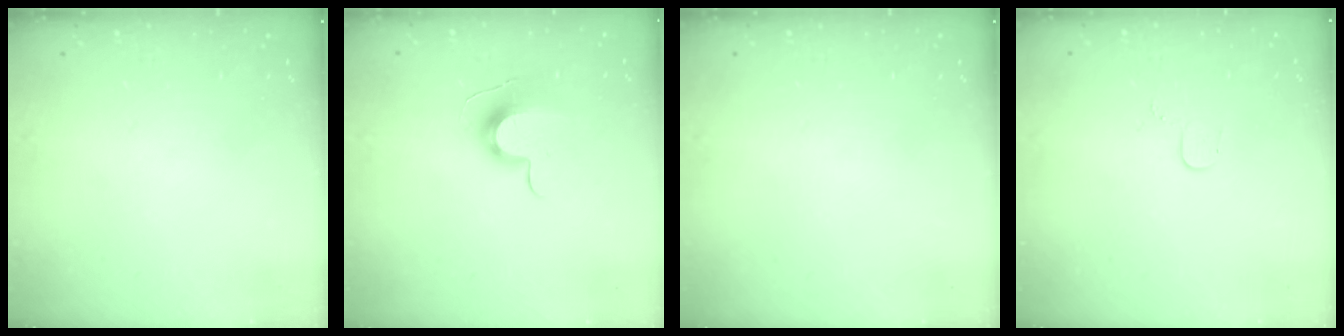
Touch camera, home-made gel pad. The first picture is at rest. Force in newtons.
{"total": 10.8, "press": 10.8, "slide": 0.2}
{"total": 0.0}
{"total": 3.5, "press": 3.5, "slide": 0.4}